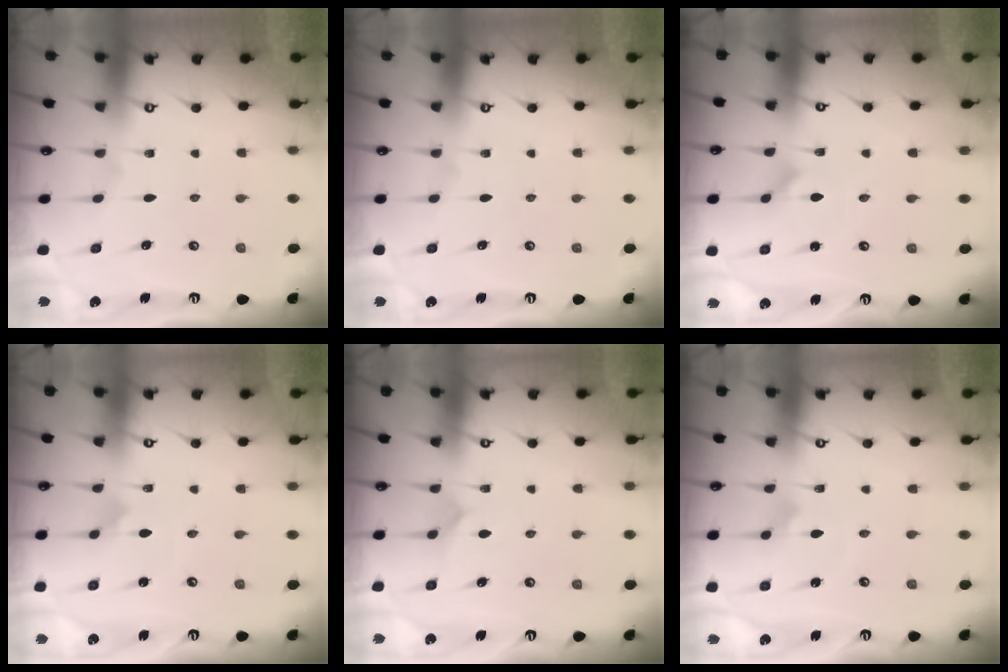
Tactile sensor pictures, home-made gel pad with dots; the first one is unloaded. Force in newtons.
{"total": 0.0}
{"total": 1.5, "press": 1.5, "slide": 0.1}
{"total": 2.0, "press": 2.0, "slide": 0.2}
{"total": 4.3, "press": 4.3, "slide": 0.3}
{"total": 2.5, "press": 2.5, "slide": 0.1}